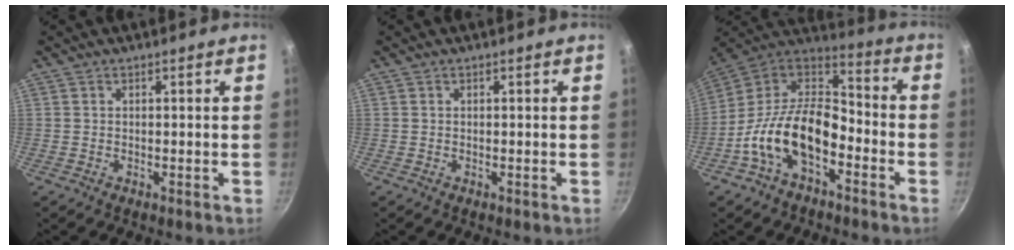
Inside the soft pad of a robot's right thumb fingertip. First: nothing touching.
{"total": 0.0}
{"total": 18.2, "force": [-6.6, 10.4, 13.4], "torque": [-0.216, 0.068, -0.141]}